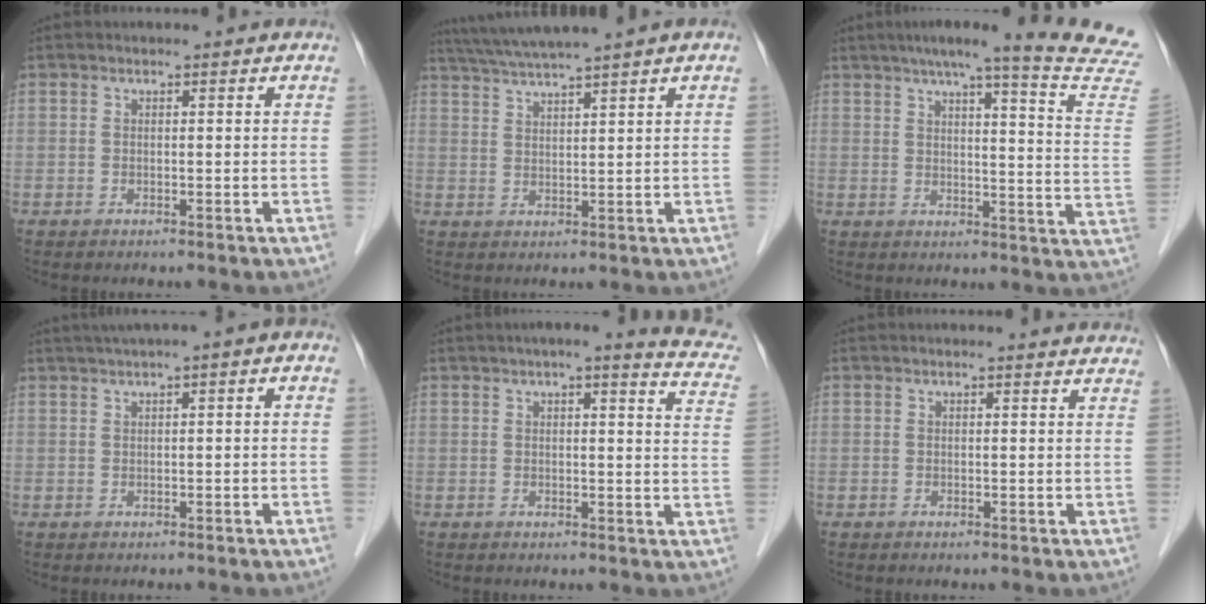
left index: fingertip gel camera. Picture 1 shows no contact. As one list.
[{"total": 7.3, "force": [5.9, -1.4, 4.0], "torque": [-0.070, 0.020, 0.102]}, {"total": 21.7, "force": [18.8, -1.3, 10.8], "torque": [-0.145, -0.061, 0.215]}, {"total": 4.3, "force": [1.4, 0.6, 4.0], "torque": [-0.058, 0.021, 0.016]}, {"total": 11.9, "force": [9.8, 1.7, 6.6], "torque": [-0.063, -0.012, 0.082]}, {"total": 2.1, "force": [2.0, 0.6, 0.5], "torque": [-0.010, -0.001, 0.003]}]